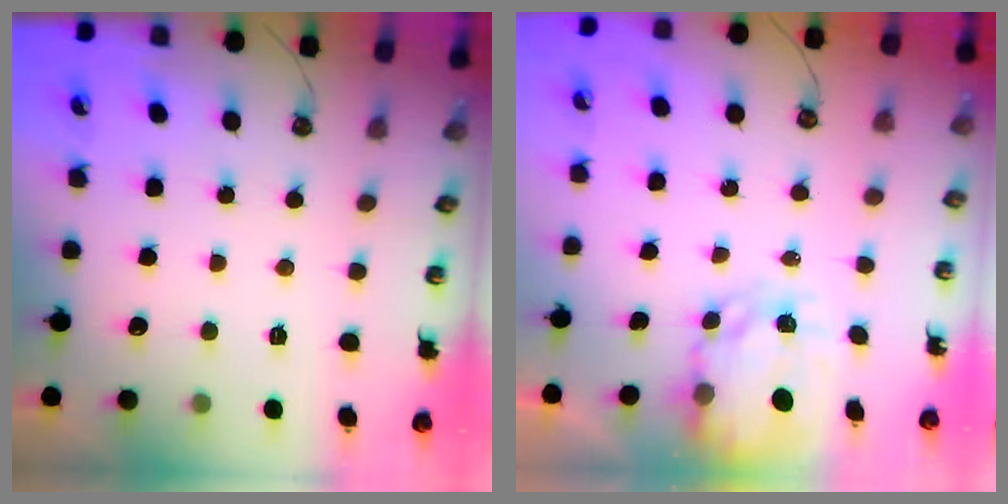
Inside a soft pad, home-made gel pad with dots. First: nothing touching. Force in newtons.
{"total": 4.0, "press": 4.0, "slide": 0.1}